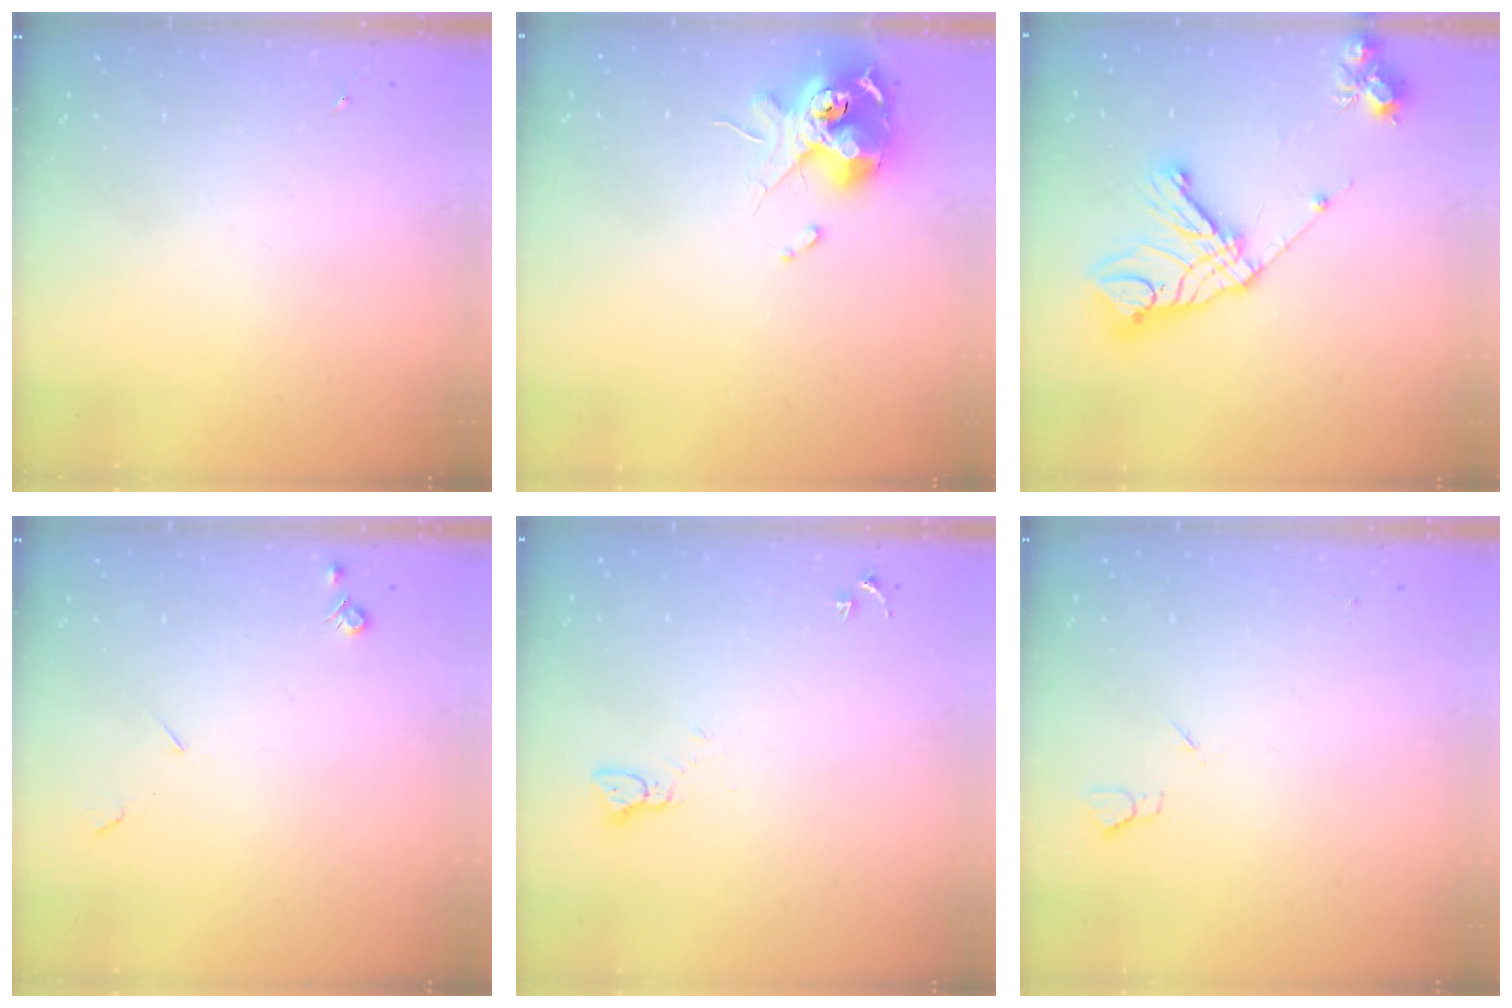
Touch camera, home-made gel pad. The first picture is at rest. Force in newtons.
{"total": 13.2, "press": 13.1, "slide": 1.8}
{"total": 19.8, "press": 19.6, "slide": 2.6}
{"total": 4.0, "press": 3.9, "slide": 0.7}
{"total": 2.2, "press": 2.2, "slide": 0.2}
{"total": 2.7, "press": 2.6, "slide": 0.3}